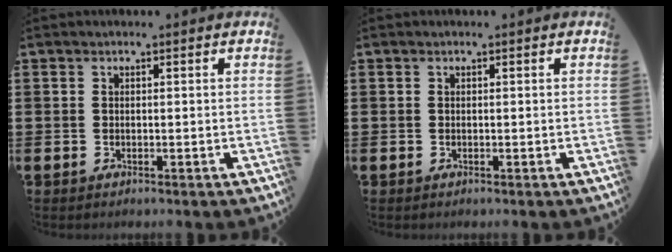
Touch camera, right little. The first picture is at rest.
{"total": 0.0}